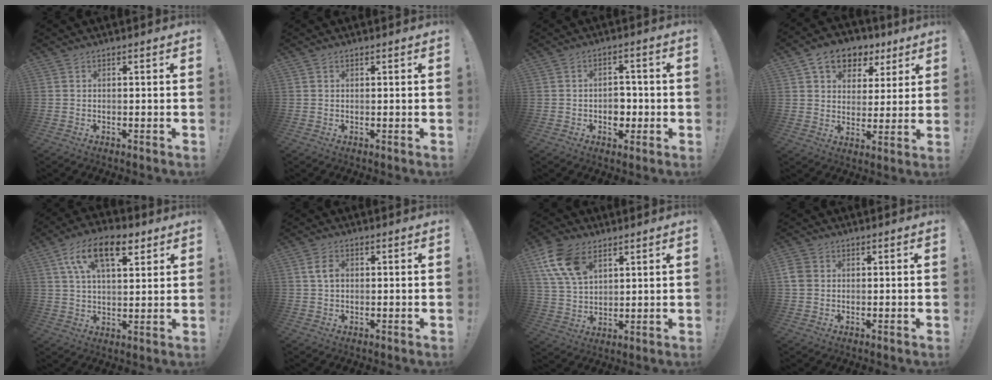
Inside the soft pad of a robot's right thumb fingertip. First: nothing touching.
{"total": 0.5, "force": [0.4, 0.4, 0.0], "torque": [0.003, -0.001, 0.007]}
{"total": 5.9, "force": [-1.2, 4.8, 3.2], "torque": [-0.033, 0.003, -0.021]}
{"total": 10.4, "force": [6.2, 7.4, 4.0], "torque": [-0.066, -0.030, 0.119]}
{"total": 15.5, "force": [7.4, 7.6, 11.4], "torque": [-0.188, -0.009, 0.131]}
{"total": 4.4, "force": [0.8, 3.0, 3.2], "torque": [-0.057, 0.010, 0.016]}
{"total": 14.0, "force": [7.2, 8.8, 8.2], "torque": [-0.158, -0.017, 0.143]}
{"total": 4.0, "force": [0.7, 3.4, 1.9], "torque": [-0.039, 0.004, 0.017]}